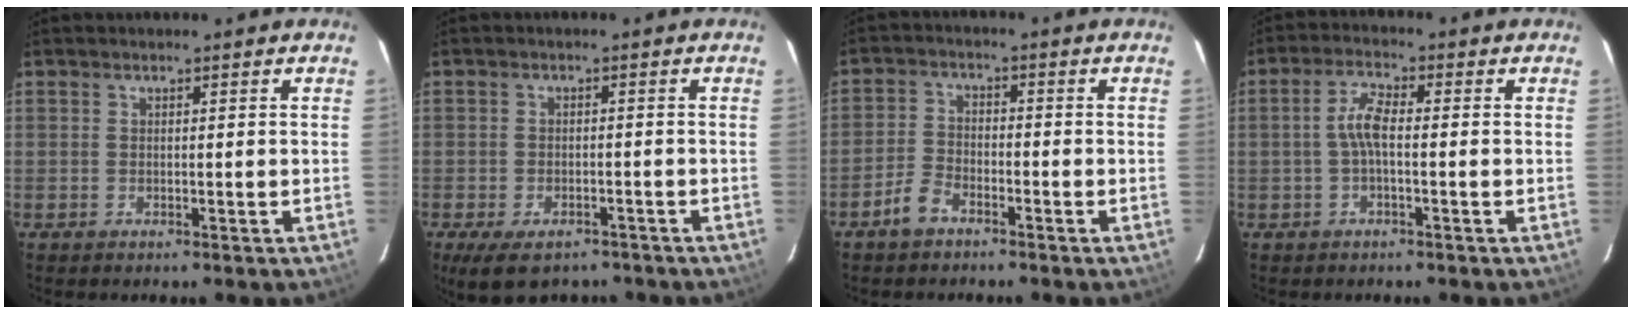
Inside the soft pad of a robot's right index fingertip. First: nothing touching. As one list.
[{"total": 8.7, "force": [-6.2, 4.2, 4.4], "torque": [-0.095, -0.017, -0.091]}, {"total": 4.4, "force": [-3.3, 2.1, 2.1], "torque": [-0.056, 0.010, -0.064]}, {"total": 4.1, "force": [-0.7, 1.2, 3.8], "torque": [-0.083, 0.013, -0.014]}]